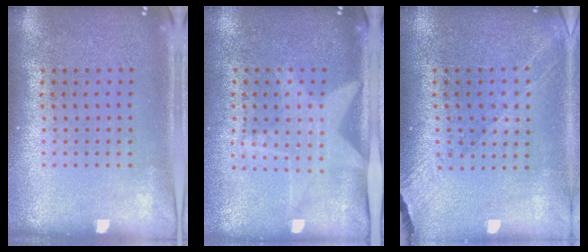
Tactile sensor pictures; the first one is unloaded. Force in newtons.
{"total": 1.4, "press": 1.4, "slide": 0.3}
{"total": 1.3, "press": 1.2, "slide": 0.5}